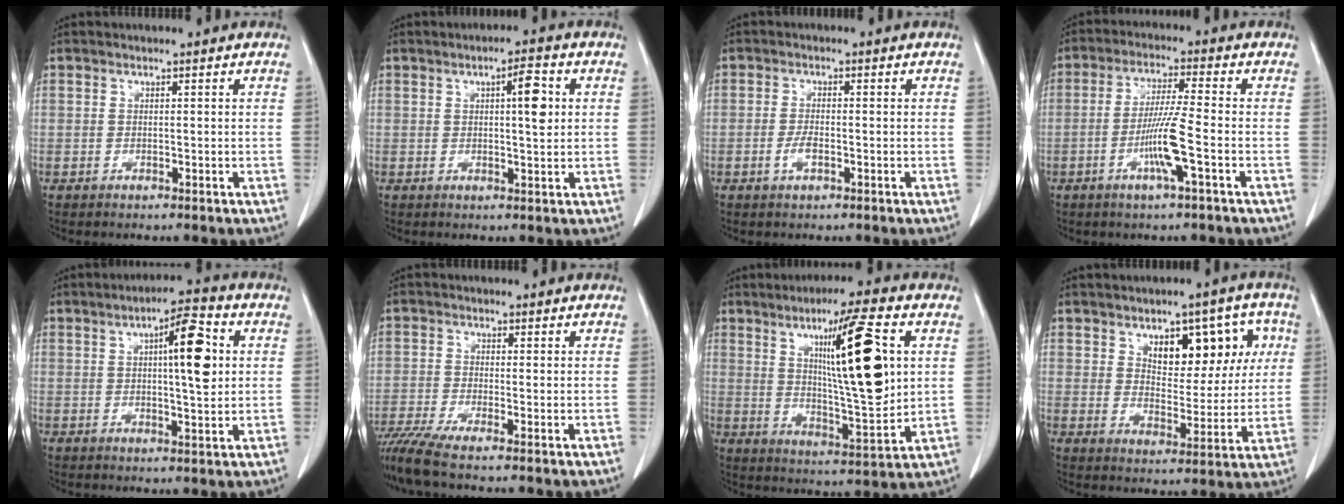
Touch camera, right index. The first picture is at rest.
{"total": 4.7, "force": [1.1, 0.8, 4.5], "torque": [-0.068, 0.004, 0.015]}
{"total": 2.3, "force": [-1.0, 0.7, 1.9], "torque": [-0.040, 0.001, -0.019]}
{"total": 7.5, "force": [-2.4, -0.6, 7.1], "torque": [-0.135, -0.005, -0.047]}
{"total": 8.8, "force": [2.0, 1.6, 8.4], "torque": [-0.128, 0.012, 0.029]}
{"total": 5.7, "force": [-4.8, -1.1, 3.0], "torque": [-0.057, -0.014, -0.088]}
{"total": 15.4, "force": [4.4, 1.5, 14.7], "torque": [-0.237, -0.006, 0.073]}
{"total": 11.3, "force": [4.6, 5.9, 8.5], "torque": [-0.103, 0.026, 0.071]}